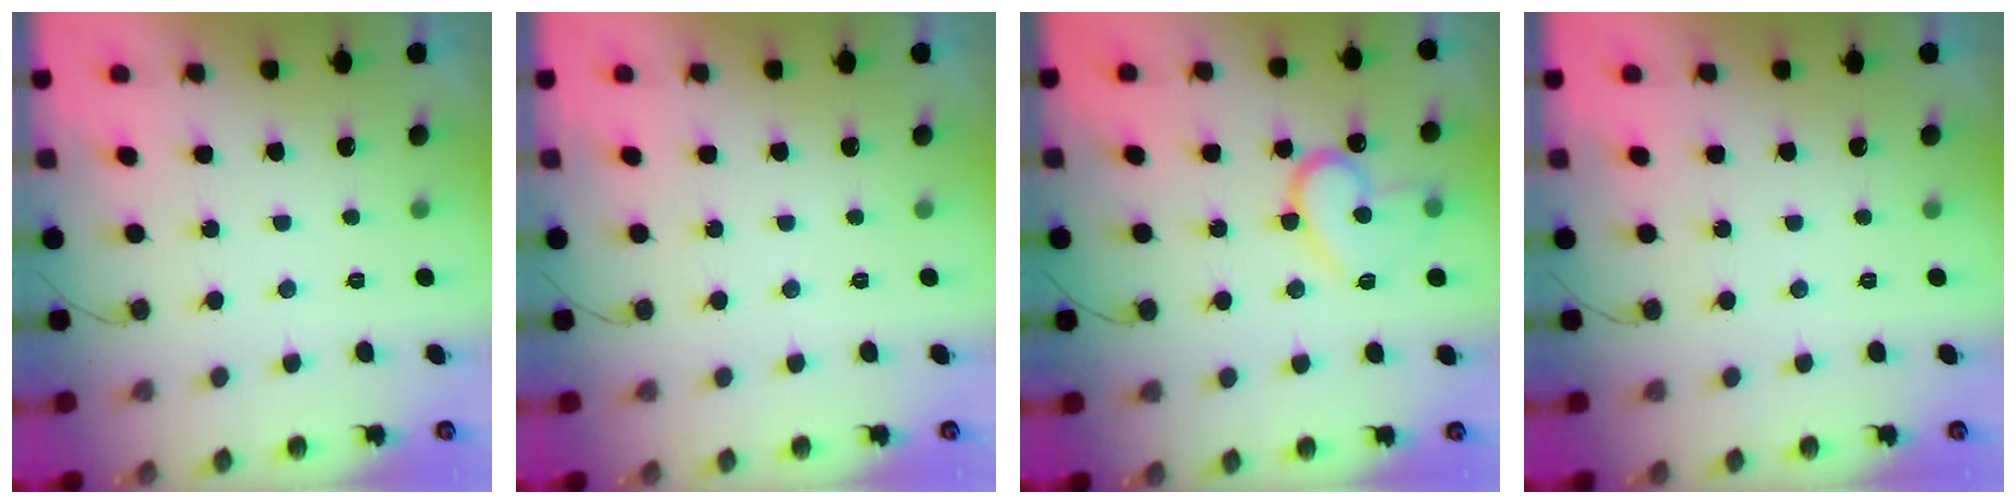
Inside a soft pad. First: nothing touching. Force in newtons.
{"total": 0.0}
{"total": 14.5, "press": 14.4, "slide": 1.3}
{"total": 0.0}